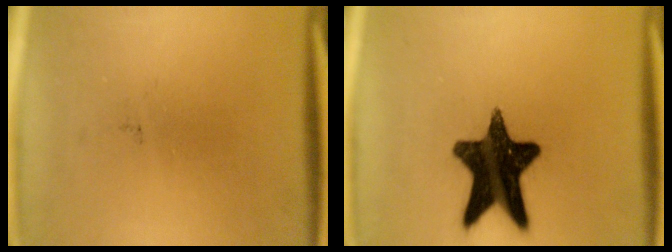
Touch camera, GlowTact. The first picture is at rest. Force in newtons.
{"total": 16.2}